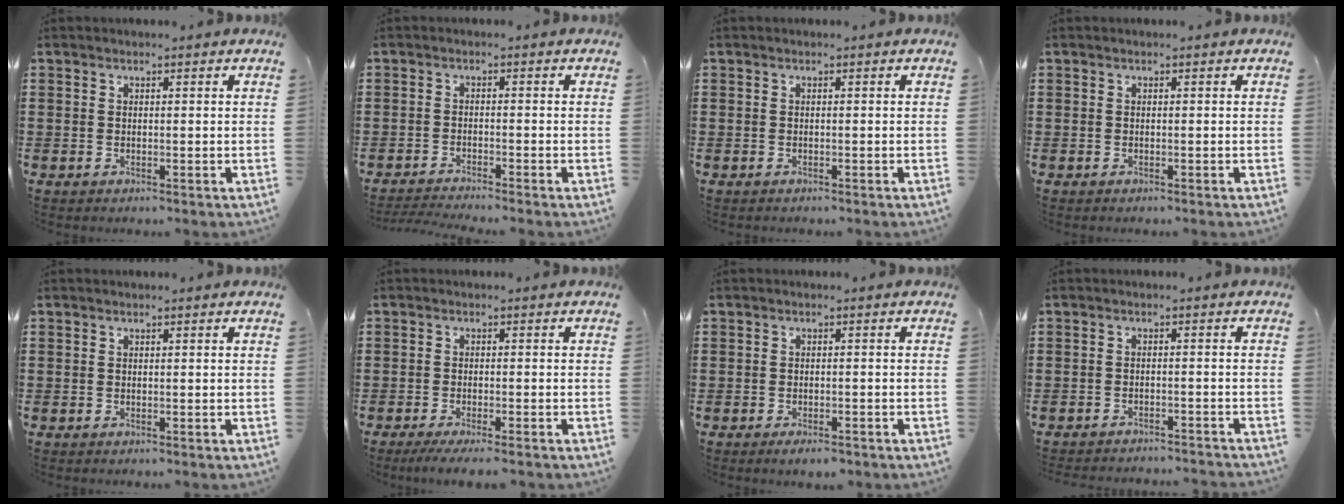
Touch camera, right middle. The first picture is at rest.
{"total": 2.2, "force": [-2.2, -0.2, 0.5], "torque": [-0.017, -0.004, -0.046]}
{"total": 0.0}
{"total": 0.0}
{"total": 0.0}
{"total": 2.2, "force": [-2.0, -0.1, 0.9], "torque": [-0.015, -0.002, -0.038]}
{"total": 1.7, "force": [-1.6, 0.5, 0.4], "torque": [-0.011, -0.002, -0.032]}
{"total": 2.3, "force": [-2.3, -0.1, 0.0], "torque": [-0.006, -0.001, -0.049]}